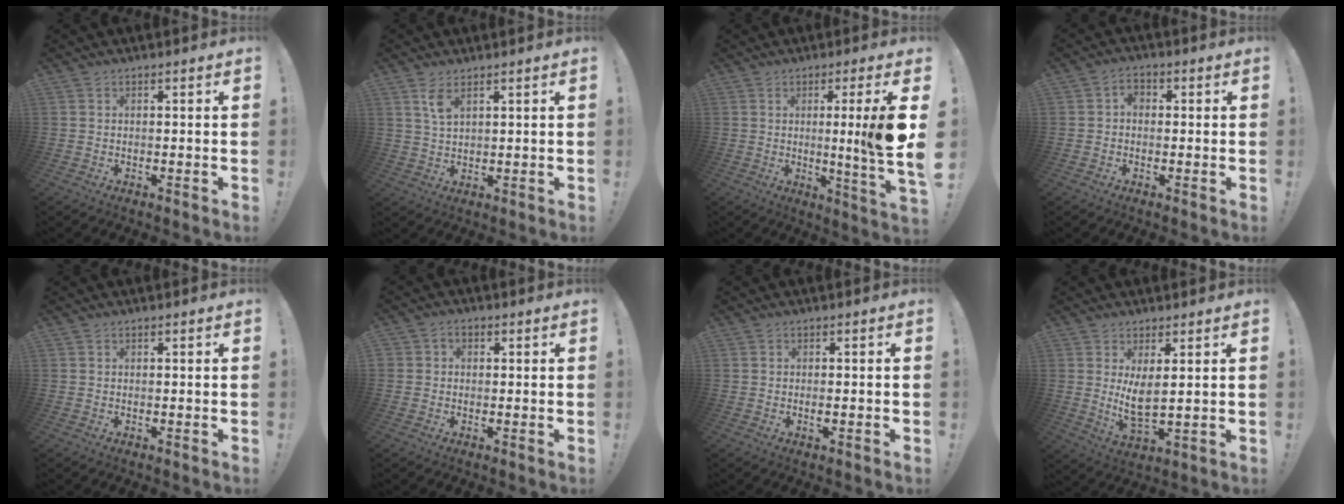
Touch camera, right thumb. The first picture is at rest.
{"total": 4.6, "force": [2.6, 1.9, 3.4], "torque": [-0.052, -0.014, 0.043]}
{"total": 12.0, "force": [1.7, -1.2, 11.8], "torque": [-0.176, -0.022, 0.010]}
{"total": 3.0, "force": [-0.5, 2.2, 1.9], "torque": [-0.033, 0.010, -0.010]}
{"total": 0.0}
{"total": 2.2, "force": [-0.3, 2.0, 0.9], "torque": [-0.016, 0.006, -0.004]}
{"total": 1.3, "force": [-0.4, 0.3, 1.2], "torque": [-0.013, -0.004, -0.007]}
{"total": 7.5, "force": [2.8, 2.3, 6.6], "torque": [-0.108, -0.031, 0.048]}